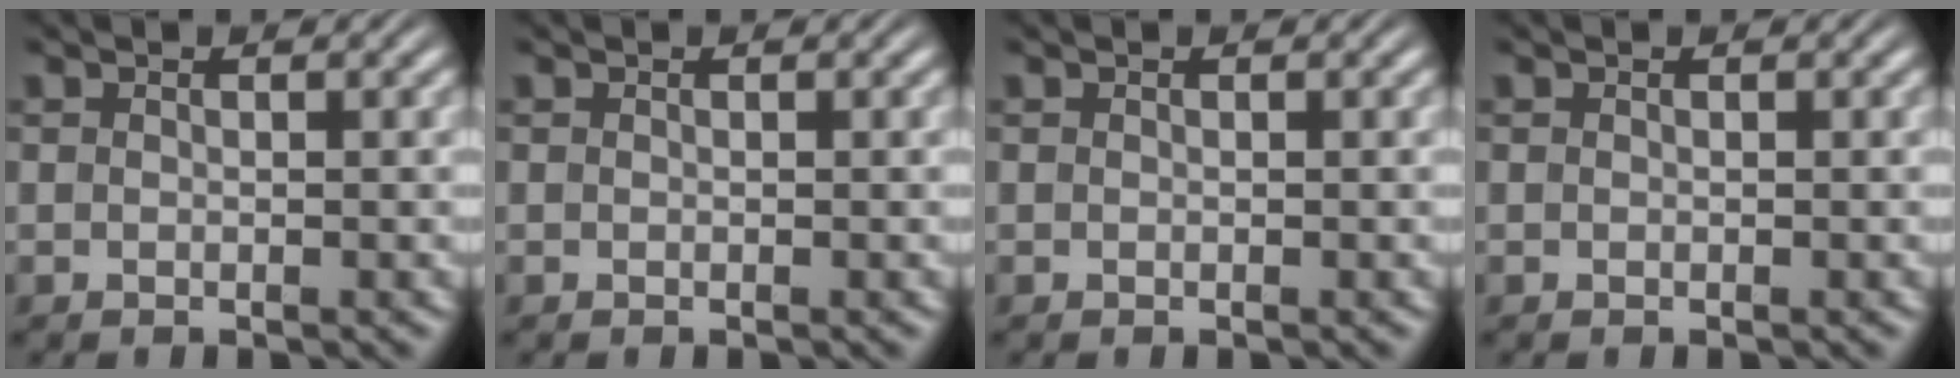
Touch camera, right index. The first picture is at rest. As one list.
[{"total": 0.0}, {"total": 0.0}, {"total": 0.0}]